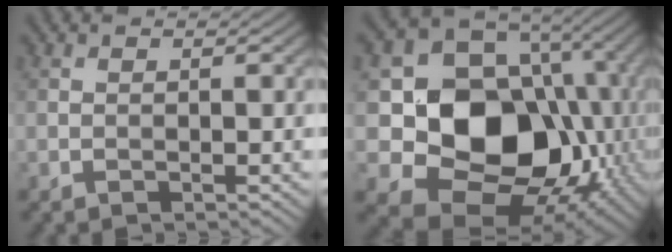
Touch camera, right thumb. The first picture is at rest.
{"total": 18.0, "force": [-0.5, 14.5, 10.7], "torque": [-0.193, -0.036, -0.003]}